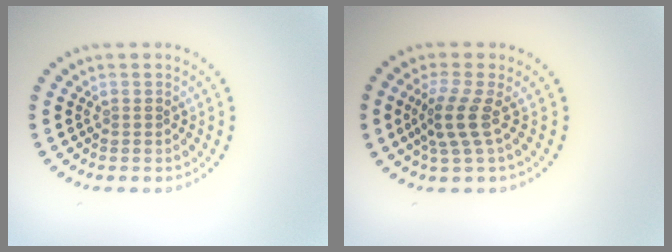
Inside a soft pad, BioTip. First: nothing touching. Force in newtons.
{"total": 2.9, "press": 2.3, "slide": 1.8}